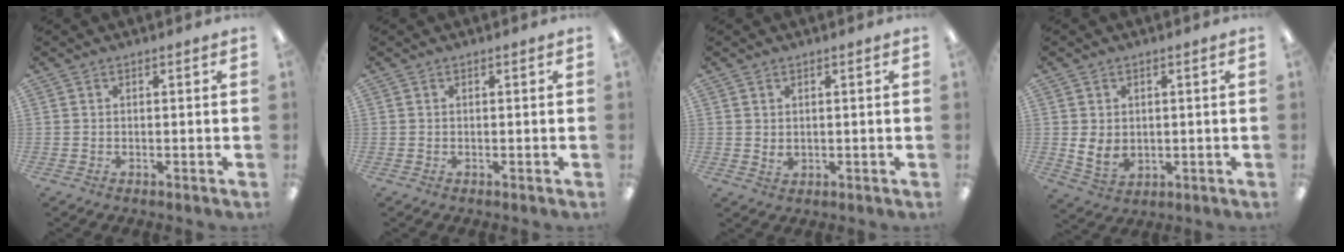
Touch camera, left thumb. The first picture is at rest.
{"total": 0.0}
{"total": 1.8, "force": [0.8, 1.3, 1.0], "torque": [-0.011, -0.001, 0.012]}
{"total": 5.0, "force": [0.6, 4.0, 3.0], "torque": [-0.054, -0.009, 0.012]}